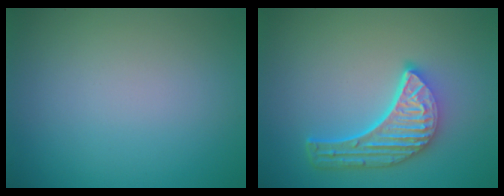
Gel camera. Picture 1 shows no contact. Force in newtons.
{"total": 5.8, "press": 4.3, "slide": 3.8}